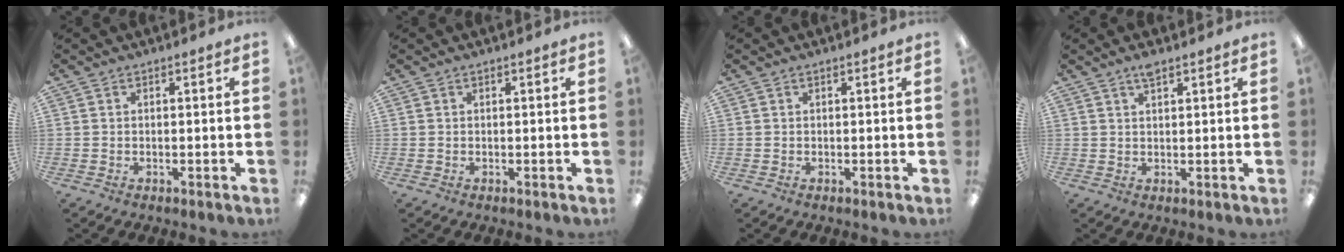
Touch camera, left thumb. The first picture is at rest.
{"total": 0.0}
{"total": 0.0}
{"total": 2.6, "force": [2.0, 0.6, 1.6], "torque": [-0.027, -0.001, 0.034]}